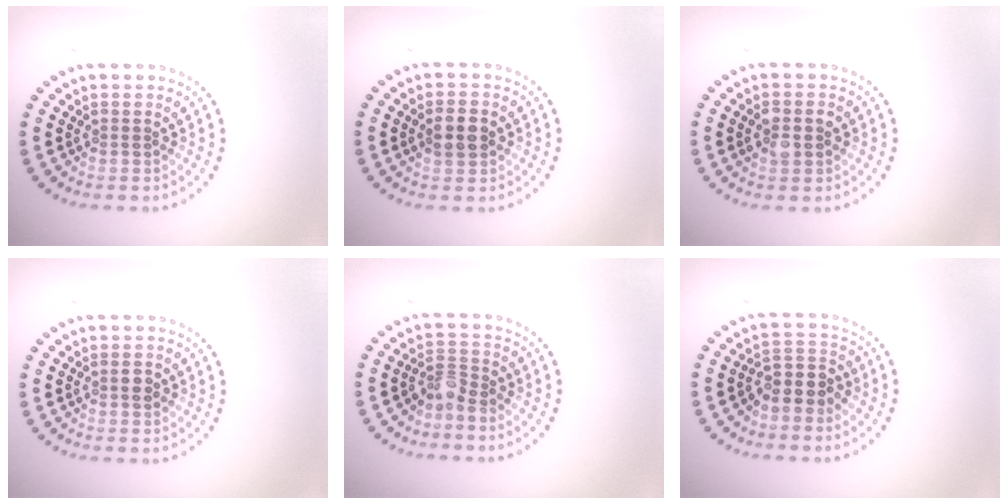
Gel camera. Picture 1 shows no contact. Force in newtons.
{"total": 2.6, "press": 2.6, "slide": 0.4}
{"total": 2.8, "press": 2.8, "slide": 0.1}
{"total": 1.0, "press": 1.0, "slide": 0.2}
{"total": 2.0, "press": 1.5, "slide": 1.4}
{"total": 3.0, "press": 2.6, "slide": 1.5}